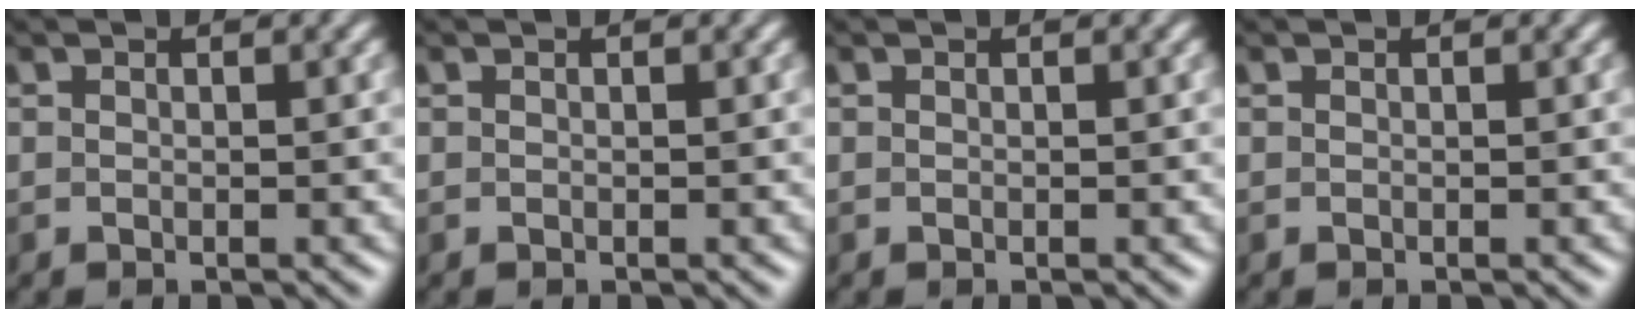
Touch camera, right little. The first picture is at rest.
{"total": 0.0}
{"total": 0.0}
{"total": 0.0}